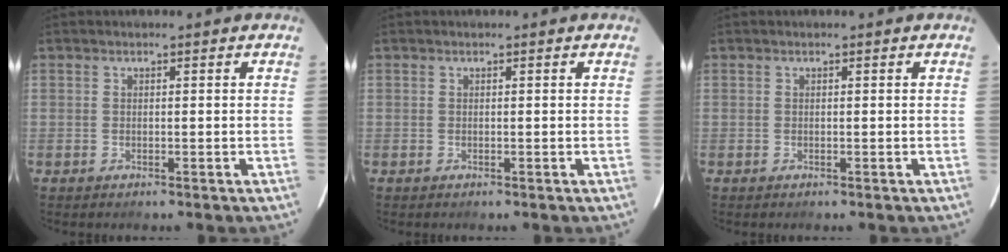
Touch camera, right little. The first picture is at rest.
{"total": 0.0}
{"total": 0.0}